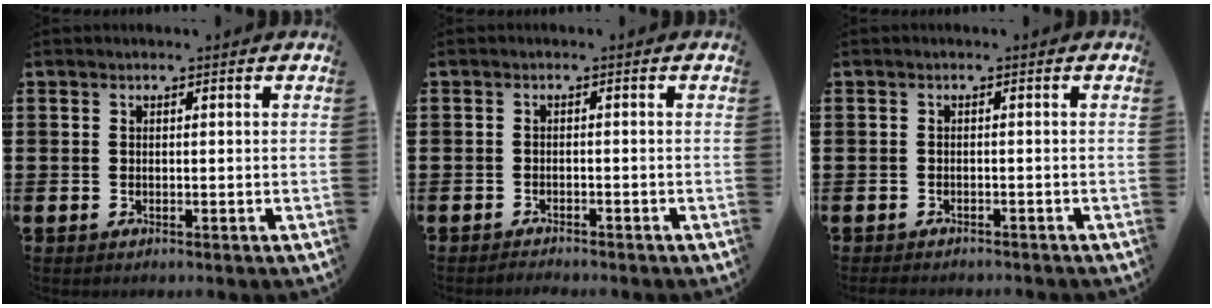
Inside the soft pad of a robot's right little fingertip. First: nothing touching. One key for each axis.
{"total": 1.1, "fx": -1.1, "fy": 0.0, "fz": 0.0, "tx": -0.002, "ty": 0.000, "tz": -0.022}
{"total": 0.9, "fx": -0.9, "fy": 0.1, "fz": 0.1, "tx": -0.005, "ty": -0.003, "tz": -0.018}